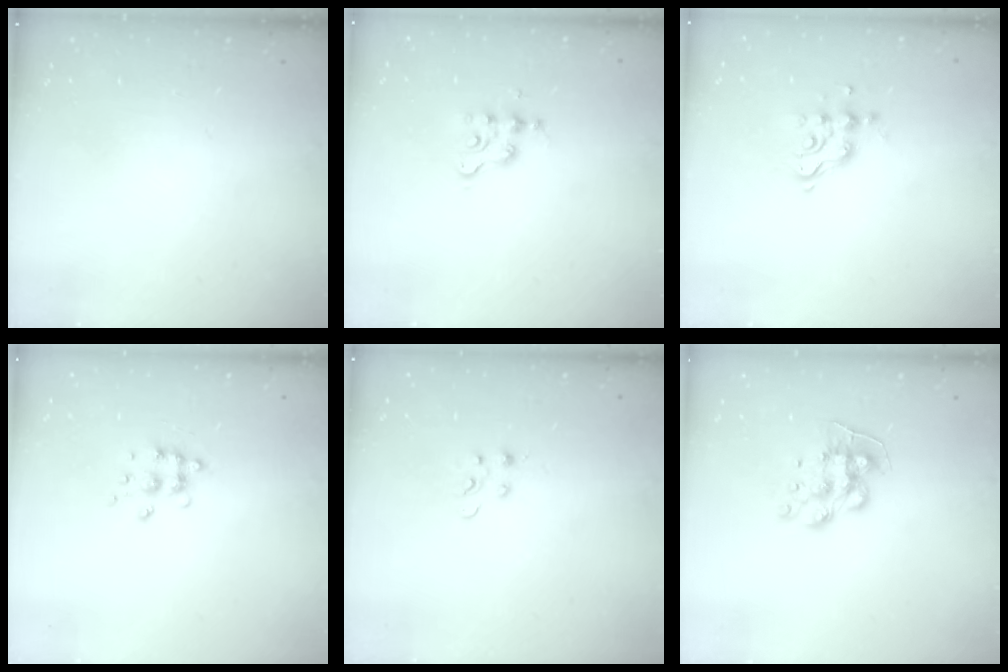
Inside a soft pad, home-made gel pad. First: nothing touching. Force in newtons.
{"total": 2.8, "press": 2.8, "slide": 0.3}
{"total": 7.1, "press": 7.1, "slide": 0.5}
{"total": 6.5, "press": 6.5, "slide": 0.6}
{"total": 2.9, "press": 2.9, "slide": 0.4}
{"total": 9.6, "press": 9.6, "slide": 0.7}